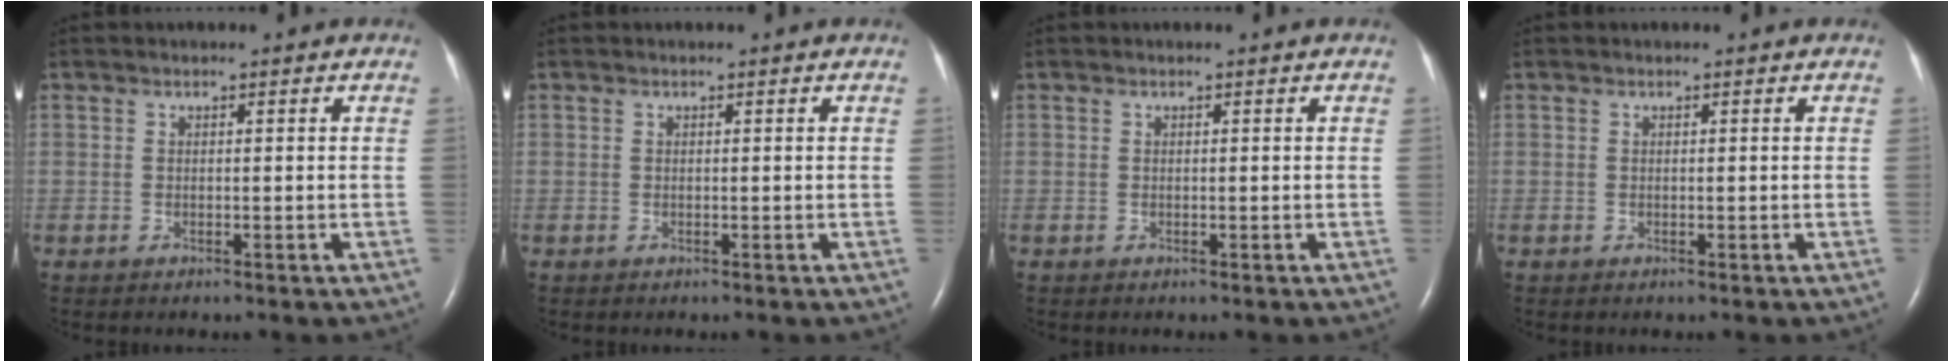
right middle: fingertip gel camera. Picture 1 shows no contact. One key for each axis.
{"total": 0.0}
{"total": 0.0}
{"total": 0.0}